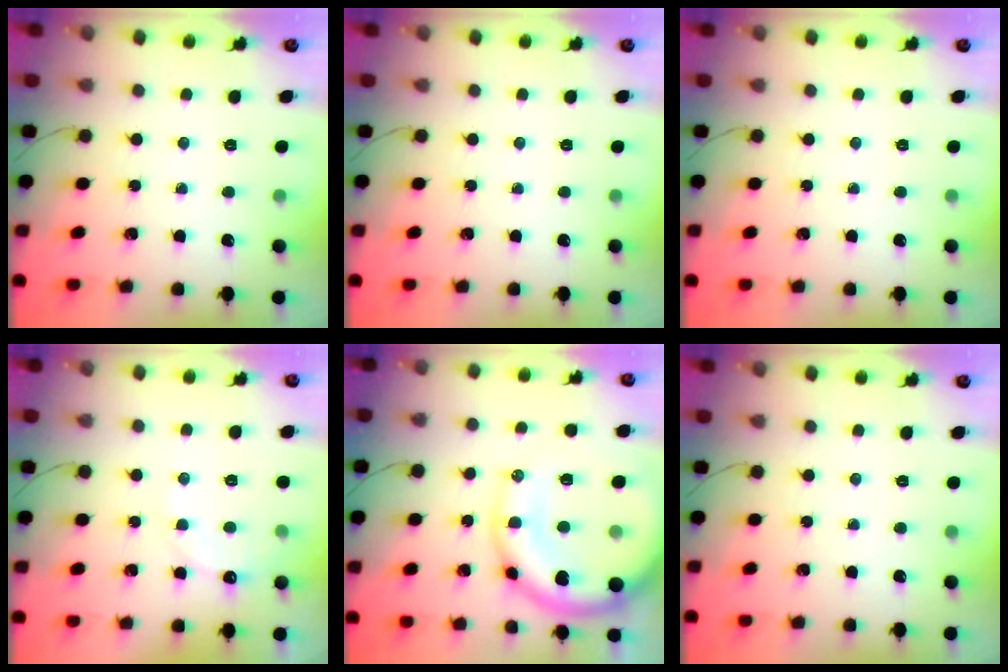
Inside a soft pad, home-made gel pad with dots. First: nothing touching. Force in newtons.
{"total": 0.0}
{"total": 0.0}
{"total": 7.3, "press": 7.1, "slide": 1.5}
{"total": 20.3, "press": 20.1, "slide": 3.0}
{"total": 0.0}